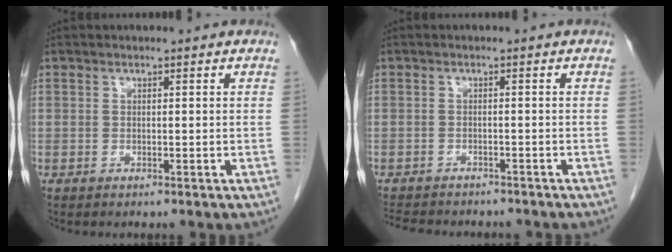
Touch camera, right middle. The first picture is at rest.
{"total": 9.5, "force": [-8.4, 2.7, 3.4], "torque": [-0.062, -0.004, -0.113]}